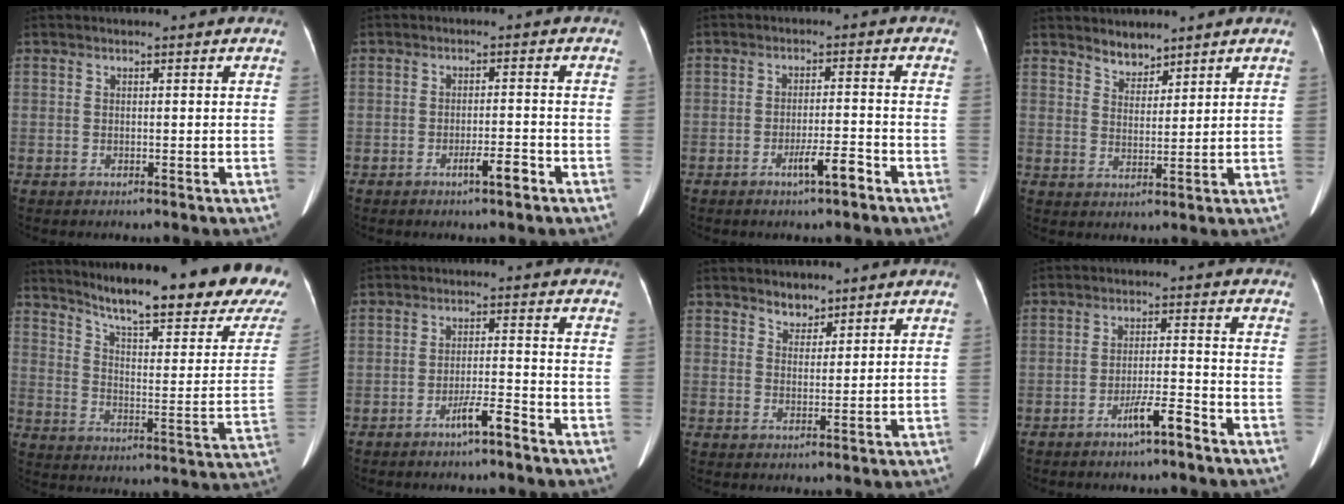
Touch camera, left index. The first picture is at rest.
{"total": 3.0, "force": [-1.9, 0.3, 2.3], "torque": [-0.037, -0.001, -0.030]}
{"total": 4.1, "force": [-2.6, 0.2, 3.2], "torque": [-0.056, -0.002, -0.044]}
{"total": 3.2, "force": [3.0, 1.2, 0.4], "torque": [-0.006, 0.004, 0.054]}
{"total": 26.5, "force": [21.6, 2.5, 15.1], "torque": [-0.225, -0.072, 0.284]}
{"total": 3.9, "force": [-2.9, 0.0, 2.6], "torque": [-0.047, -0.002, -0.051]}
{"total": 2.7, "force": [2.3, 1.3, 0.4], "torque": [-0.004, 0.002, 0.038]}
{"total": 4.4, "force": [-3.2, 0.1, 3.0], "torque": [-0.056, -0.002, -0.057]}